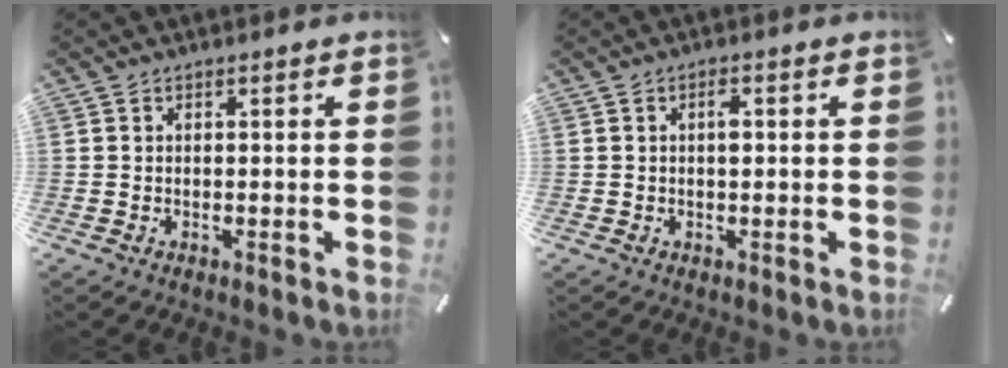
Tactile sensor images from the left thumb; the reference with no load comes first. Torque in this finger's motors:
{"motor_torque": [0.17, 0.43, 0.35, 0.01, 0.01]}